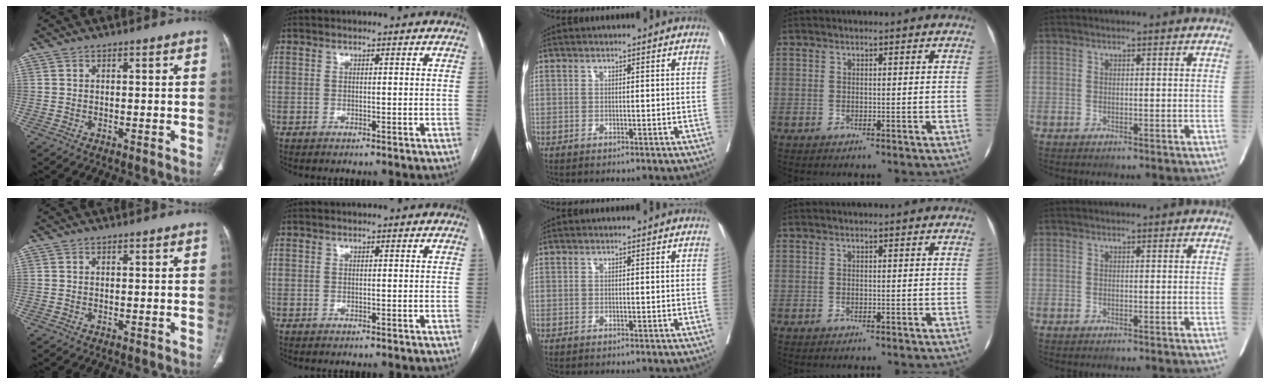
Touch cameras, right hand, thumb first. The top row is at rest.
{}